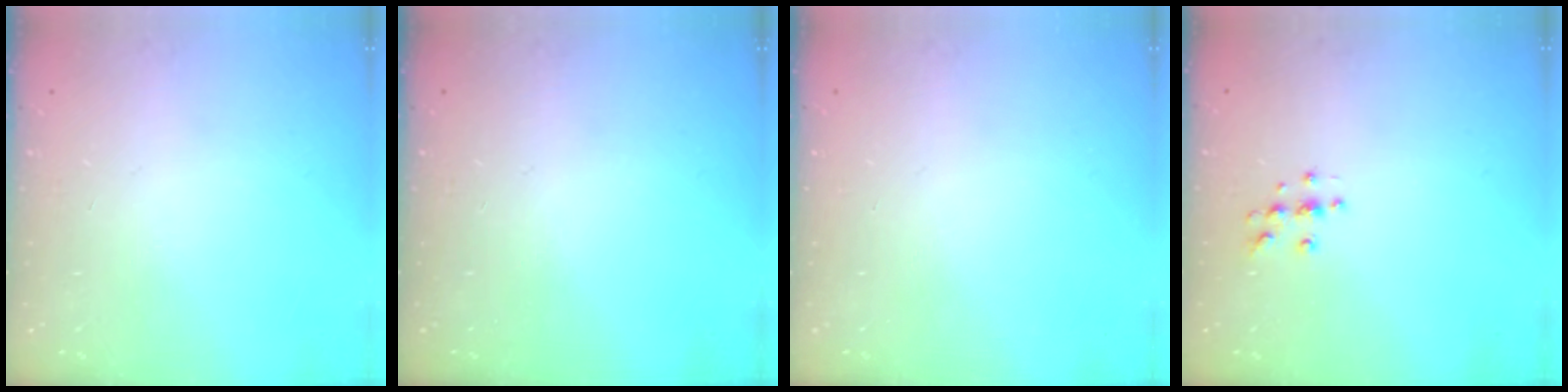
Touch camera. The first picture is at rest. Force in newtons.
{"total": 0.0}
{"total": 0.0}
{"total": 4.9, "press": 4.8, "slide": 0.6}